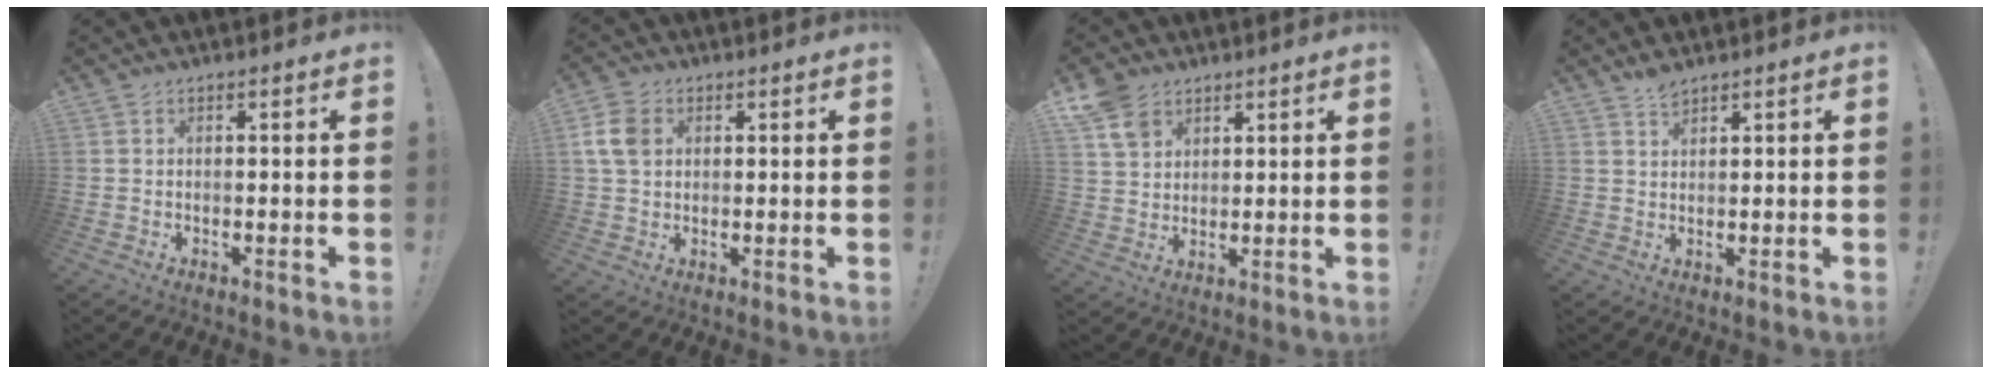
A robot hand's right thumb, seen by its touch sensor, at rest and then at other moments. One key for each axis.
{"total": 8.4, "fx": 2.1, "fy": 6.2, "fz": 5.2, "tx": -0.105, "ty": 0.005, "tz": 0.041}
{"total": 8.9, "fx": 5.6, "fy": 6.0, "fz": 3.5, "tx": -0.058, "ty": -0.026, "tz": 0.112}
{"total": 2.7, "fx": 2.4, "fy": 0.8, "fz": 1.0, "tx": -0.008, "ty": -0.018, "tz": 0.042}